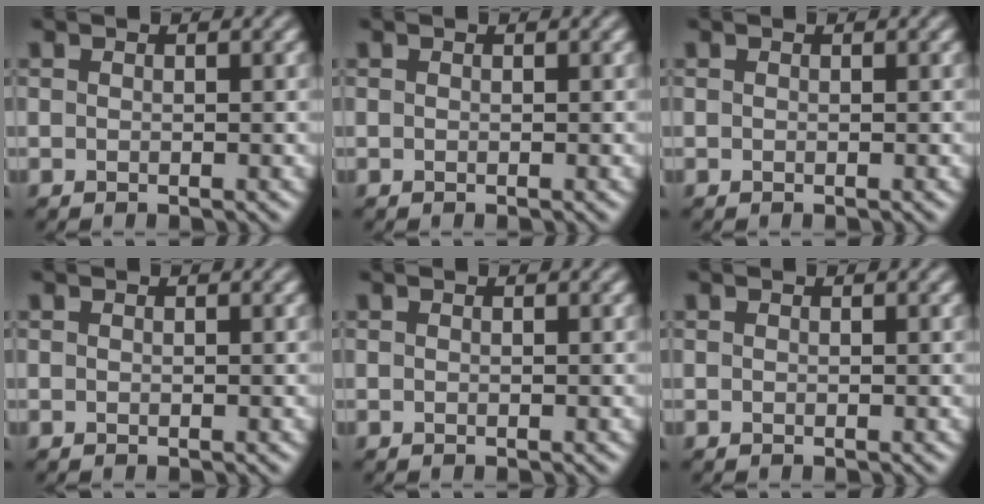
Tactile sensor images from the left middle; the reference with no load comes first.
{"total": 0.0}
{"total": 0.0}
{"total": 0.0}
{"total": 0.0}
{"total": 0.0}